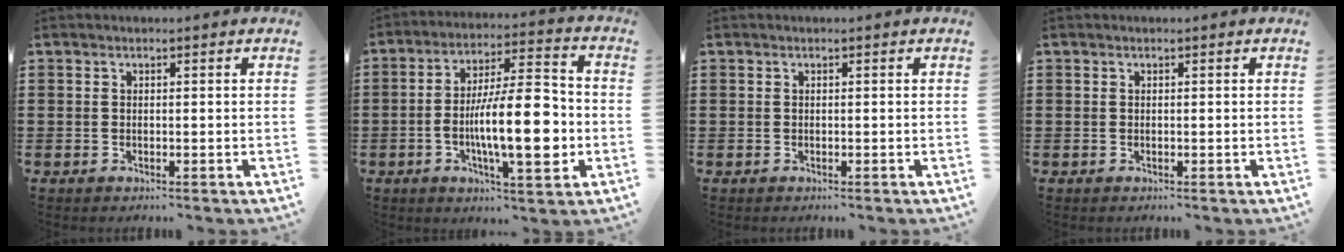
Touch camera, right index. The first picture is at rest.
{"total": 14.6, "force": [-2.8, 4.6, 13.6], "torque": [-0.225, -0.007, -0.051]}
{"total": 0.0}
{"total": 0.0}